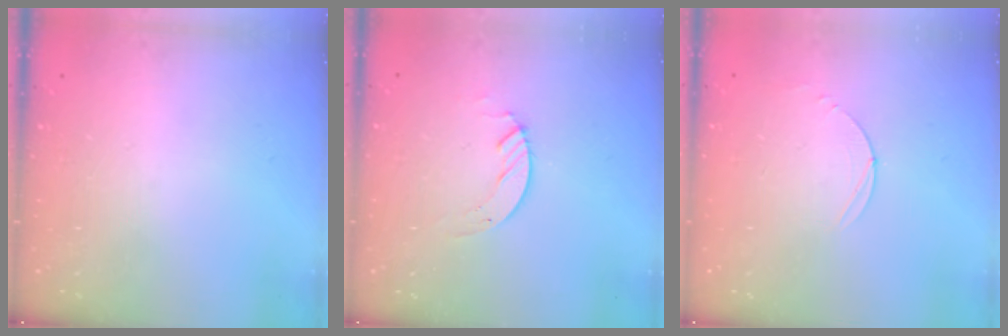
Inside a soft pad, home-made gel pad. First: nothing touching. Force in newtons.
{"total": 2.4, "press": 2.4, "slide": 0.2}
{"total": 2.8, "press": 2.8, "slide": 0.3}